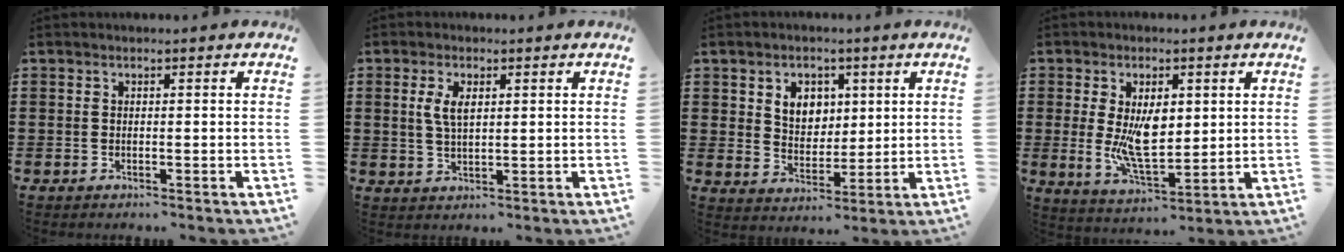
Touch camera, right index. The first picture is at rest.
{"total": 3.9, "force": [1.0, 1.8, 3.3], "torque": [-0.071, 0.007, 0.017]}
{"total": 5.3, "force": [2.1, 4.4, 2.2], "torque": [-0.056, 0.012, 0.036]}
{"total": 8.3, "force": [1.1, 4.3, 7.0], "torque": [-0.117, -0.004, 0.017]}